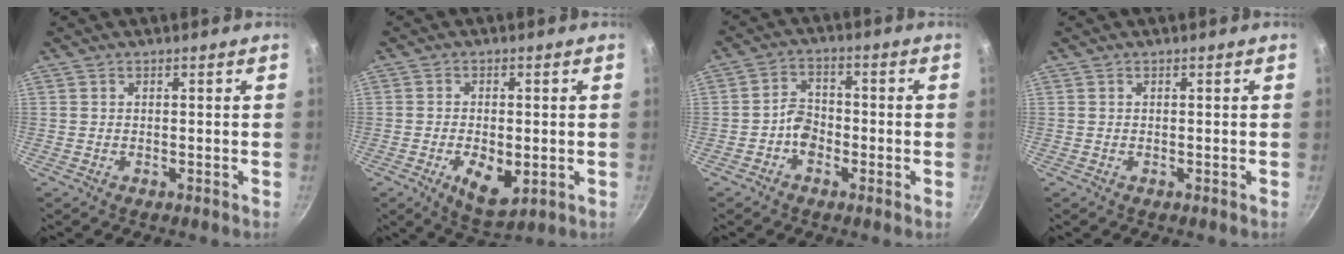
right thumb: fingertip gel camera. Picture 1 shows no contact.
{"total": 7.7, "force": [-2.0, 3.8, 6.4], "torque": [-0.097, -0.002, -0.021]}
{"total": 4.3, "force": [-1.9, 3.1, 2.3], "torque": [-0.018, 0.025, -0.039]}
{"total": 0.0}